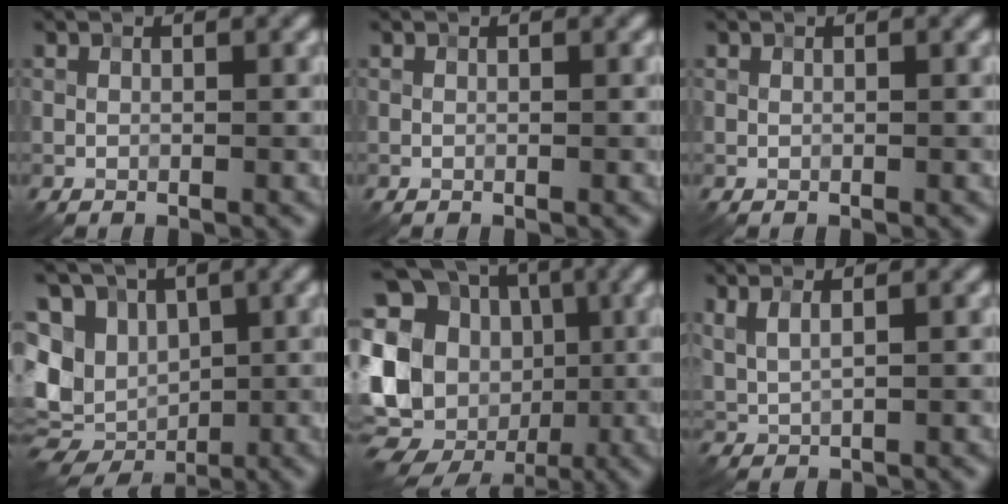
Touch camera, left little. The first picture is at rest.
{"total": 0.0}
{"total": 0.0}
{"total": 8.7, "force": [-0.4, 7.0, 5.2], "torque": [-0.080, 0.007, -0.005]}
{"total": 16.9, "force": [-3.1, 14.7, 7.7], "torque": [-0.158, 0.015, -0.074]}
{"total": 2.0, "force": [1.4, 0.3, 1.3], "torque": [-0.039, 0.003, 0.034]}